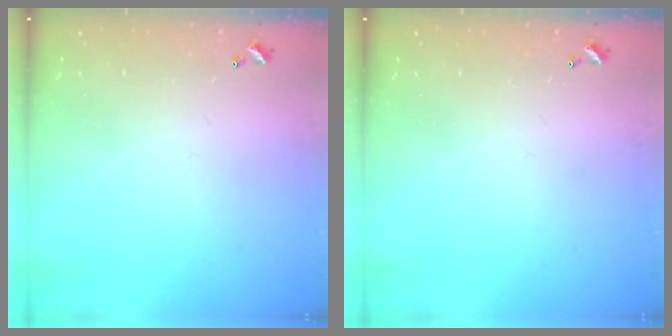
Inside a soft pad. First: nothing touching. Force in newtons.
{"total": 0.0}